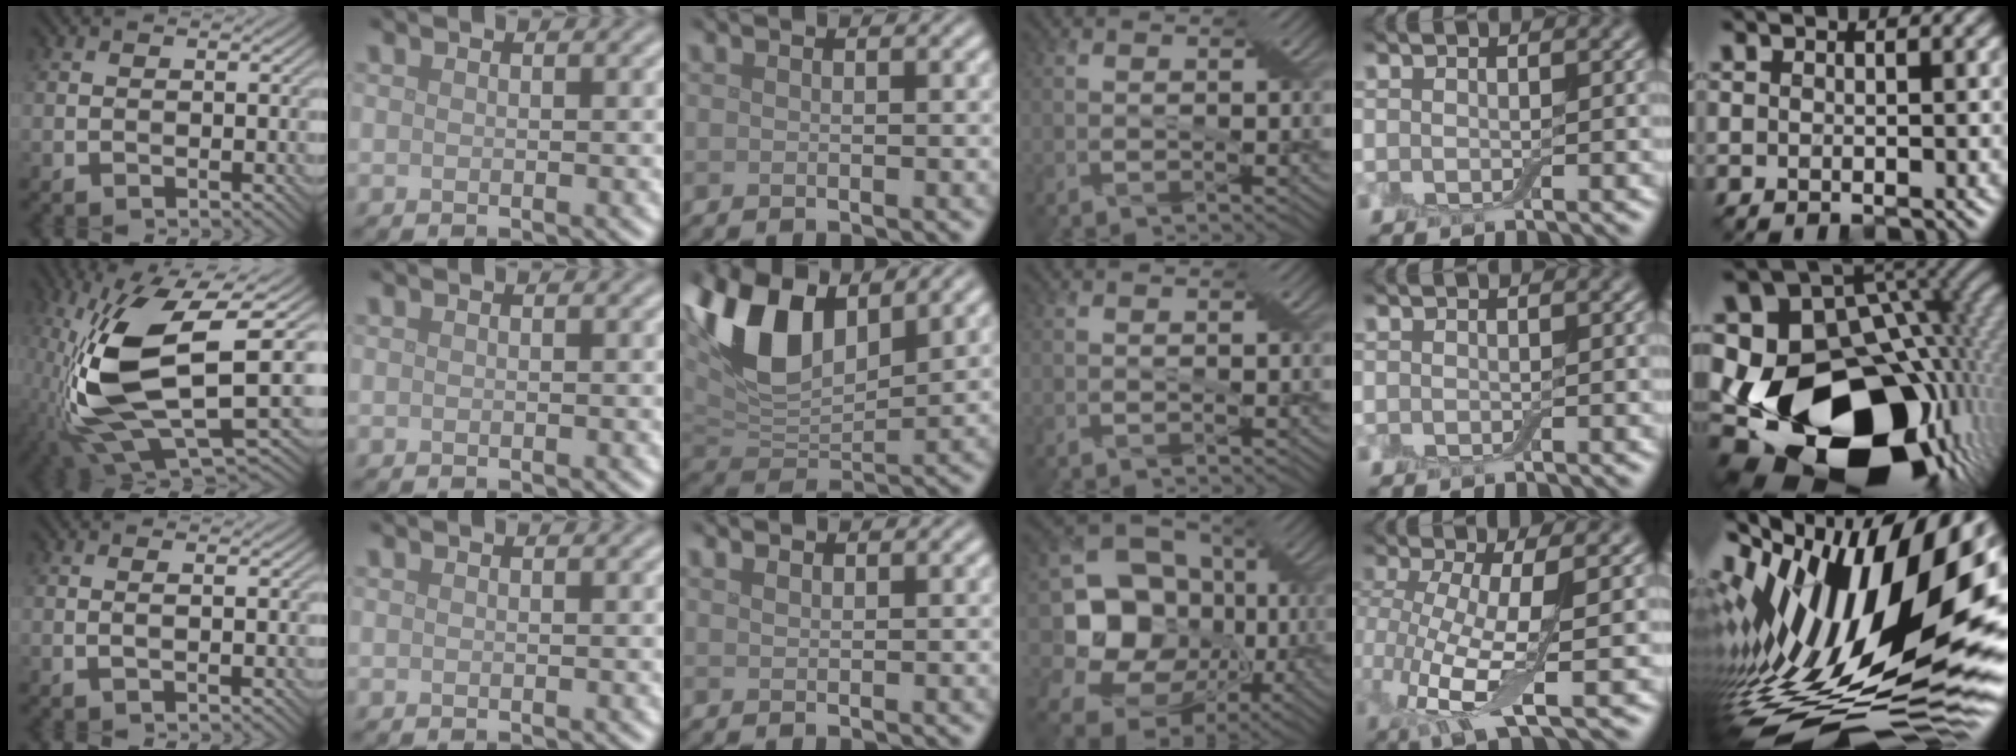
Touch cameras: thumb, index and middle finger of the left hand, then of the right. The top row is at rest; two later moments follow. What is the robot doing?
{"motion": "cut", "object": "cling film"}